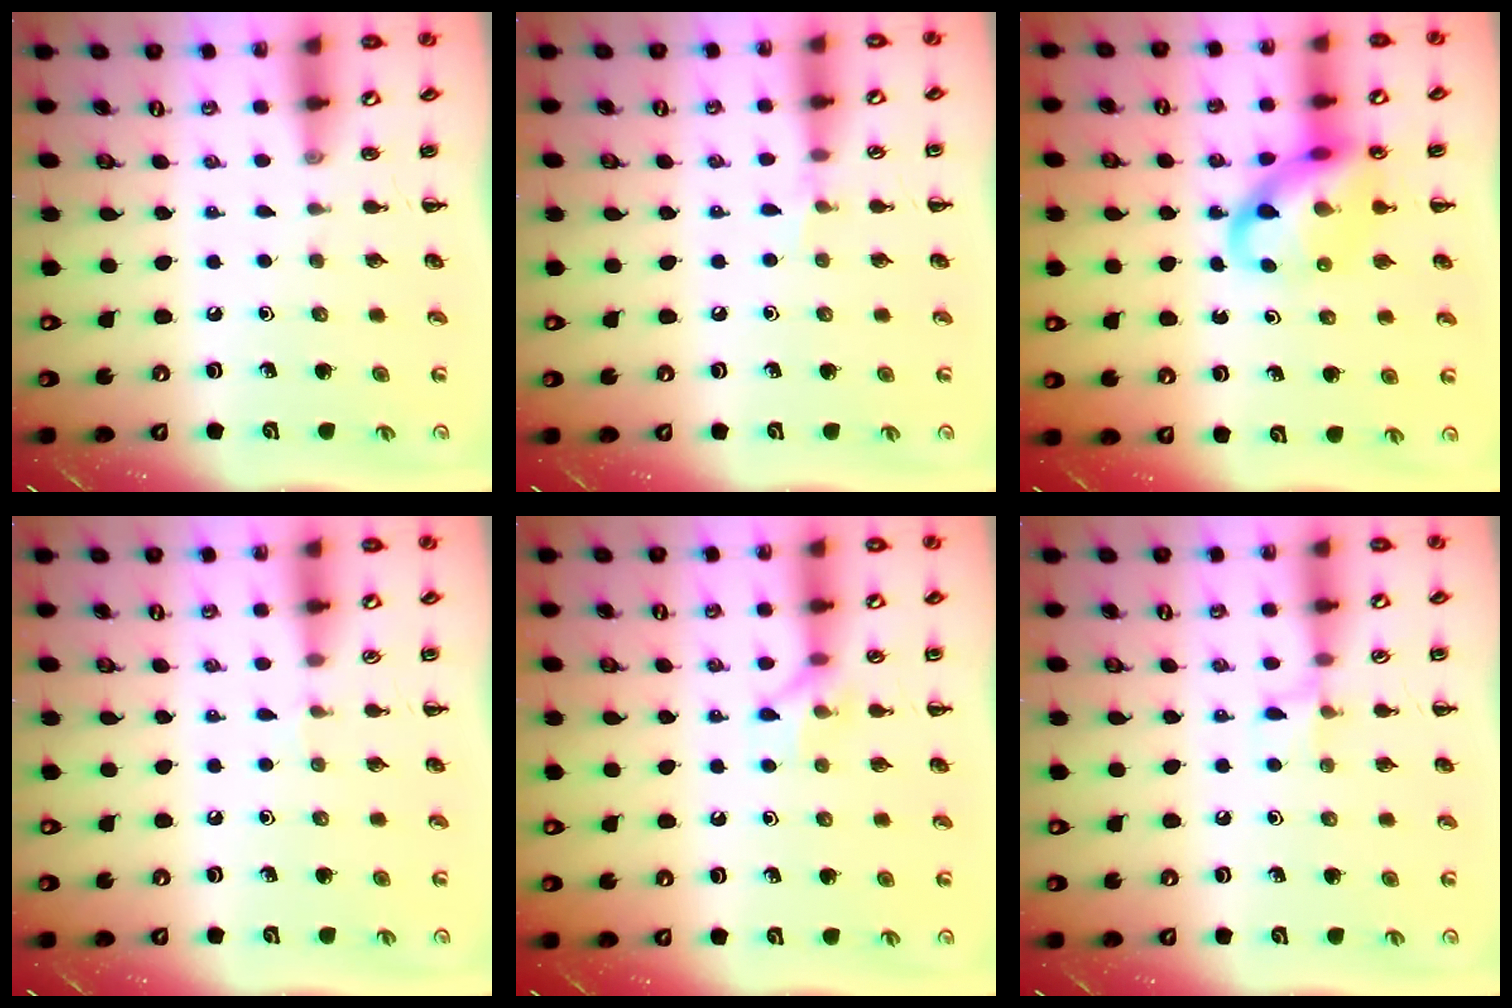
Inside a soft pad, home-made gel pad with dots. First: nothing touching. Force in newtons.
{"total": 4.6, "press": 4.3, "slide": 1.6}
{"total": 13.2, "press": 12.9, "slide": 2.9}
{"total": 2.9, "press": 2.8, "slide": 1.0}
{"total": 7.1, "press": 7.1, "slide": 0.8}
{"total": 5.7, "press": 5.4, "slide": 1.8}